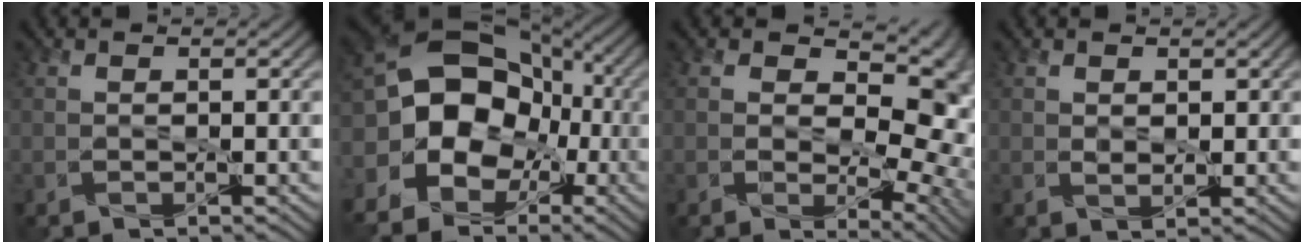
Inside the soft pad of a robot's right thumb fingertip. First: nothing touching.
{"total": 16.8, "force": [-0.9, 12.7, 11.0], "torque": [-0.230, 0.005, -0.032]}
{"total": 11.9, "force": [1.0, 7.0, 9.6], "torque": [-0.123, -0.009, 0.017]}
{"total": 1.8, "force": [0.6, 1.2, 1.2], "torque": [-0.032, -0.002, 0.008]}